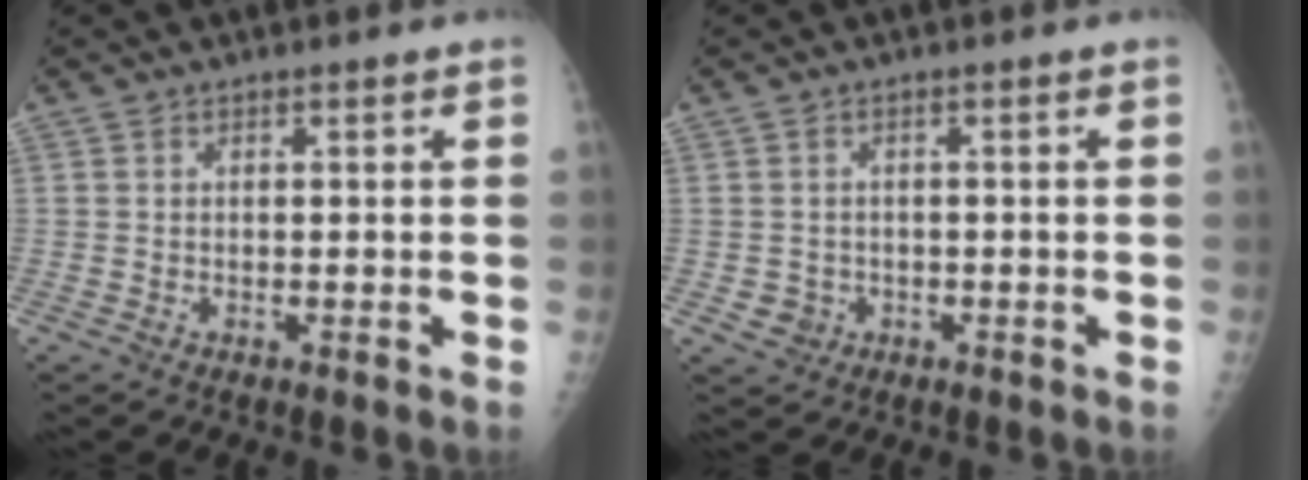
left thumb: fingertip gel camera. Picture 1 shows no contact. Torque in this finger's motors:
{"motor_torque": [-0.19, 0.13, -0.05, -0.04, 0.01]}